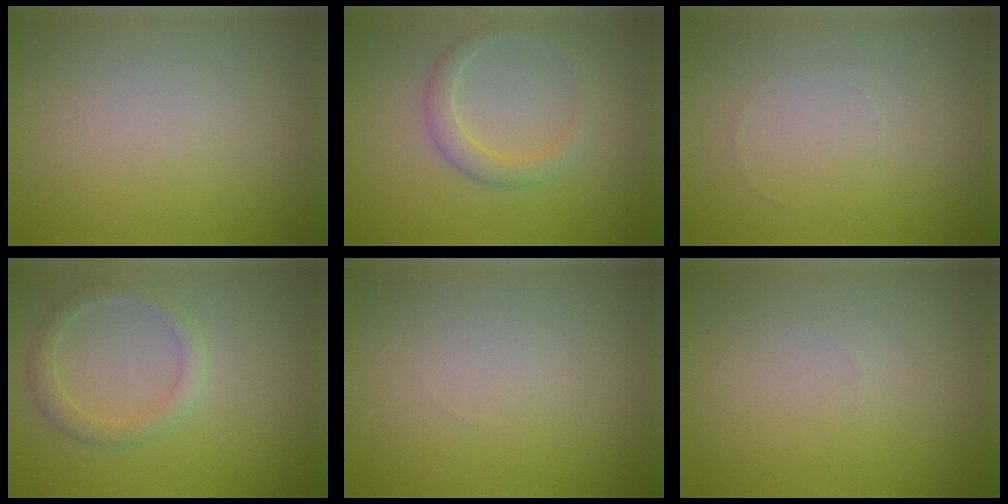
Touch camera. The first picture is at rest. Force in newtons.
{"total": 2.2, "press": 2.2, "slide": 0.1}
{"total": 0.0}
{"total": 2.1, "press": 2.1, "slide": 0.3}
{"total": 0.0}
{"total": 0.0}